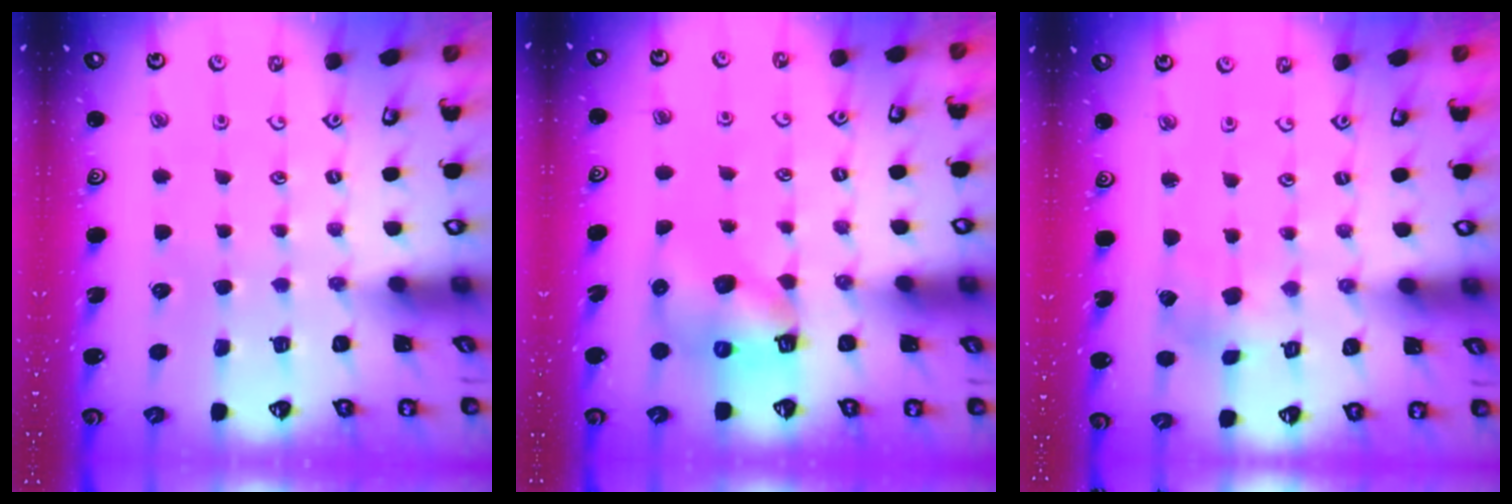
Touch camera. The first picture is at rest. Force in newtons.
{"total": 9.3, "press": 9.3, "slide": 0.7}
{"total": 2.2, "press": 2.2, "slide": 0.3}